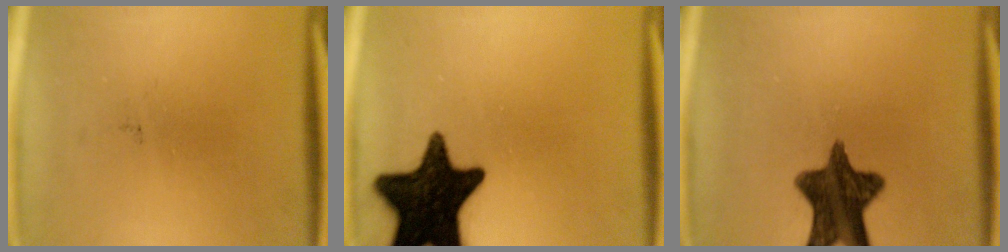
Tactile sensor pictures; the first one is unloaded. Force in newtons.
{"total": 18.8}
{"total": 12.3}